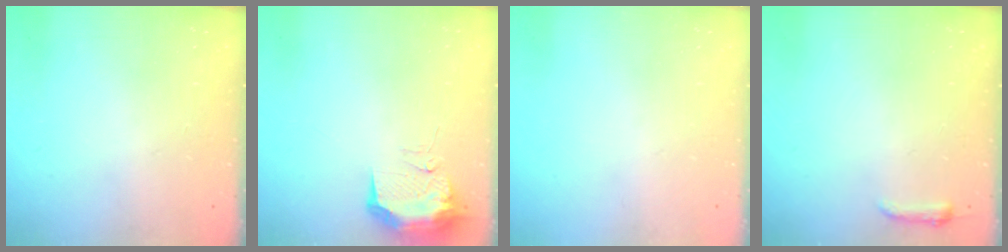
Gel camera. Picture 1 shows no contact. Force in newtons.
{"total": 9.5, "press": 9.4, "slide": 1.4}
{"total": 0.0}
{"total": 3.6, "press": 3.5, "slide": 0.6}